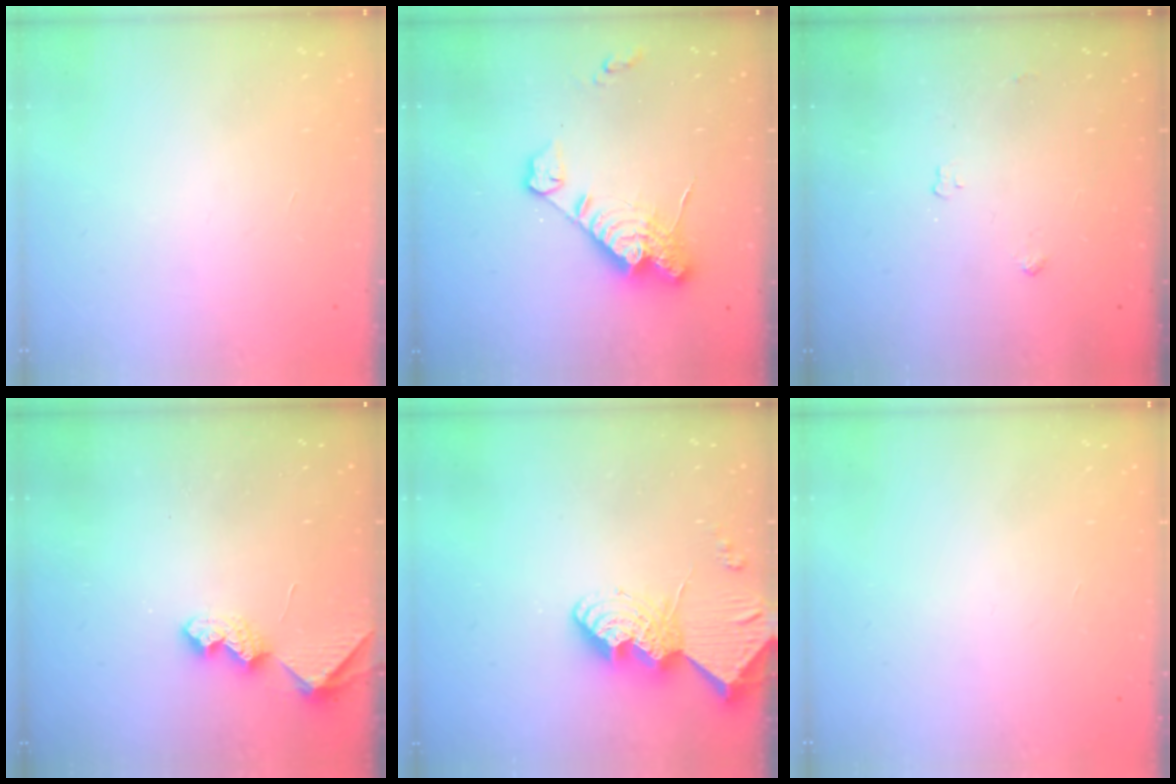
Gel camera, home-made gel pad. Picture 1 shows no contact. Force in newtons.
{"total": 14.1, "press": 14.0, "slide": 1.5}
{"total": 3.4, "press": 3.4, "slide": 0.6}
{"total": 6.6, "press": 6.6, "slide": 0.3}
{"total": 13.0, "press": 12.9, "slide": 1.2}
{"total": 0.0}